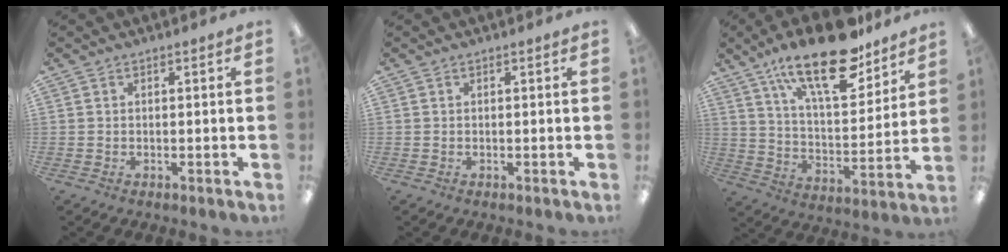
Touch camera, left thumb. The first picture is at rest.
{"total": 0.0}
{"total": 21.8, "force": [14.9, 8.2, 13.6], "torque": [-0.220, -0.084, 0.250]}